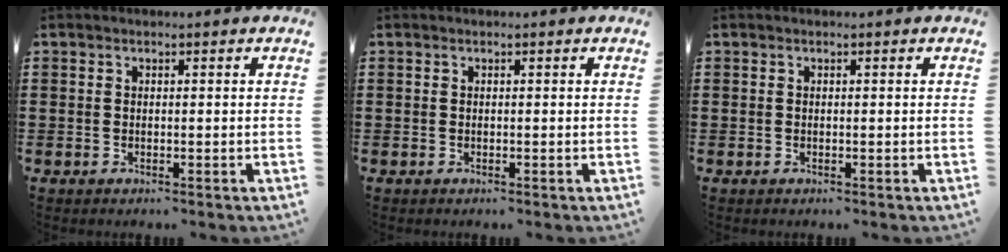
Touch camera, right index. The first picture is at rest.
{"total": 0.0}
{"total": 0.0}